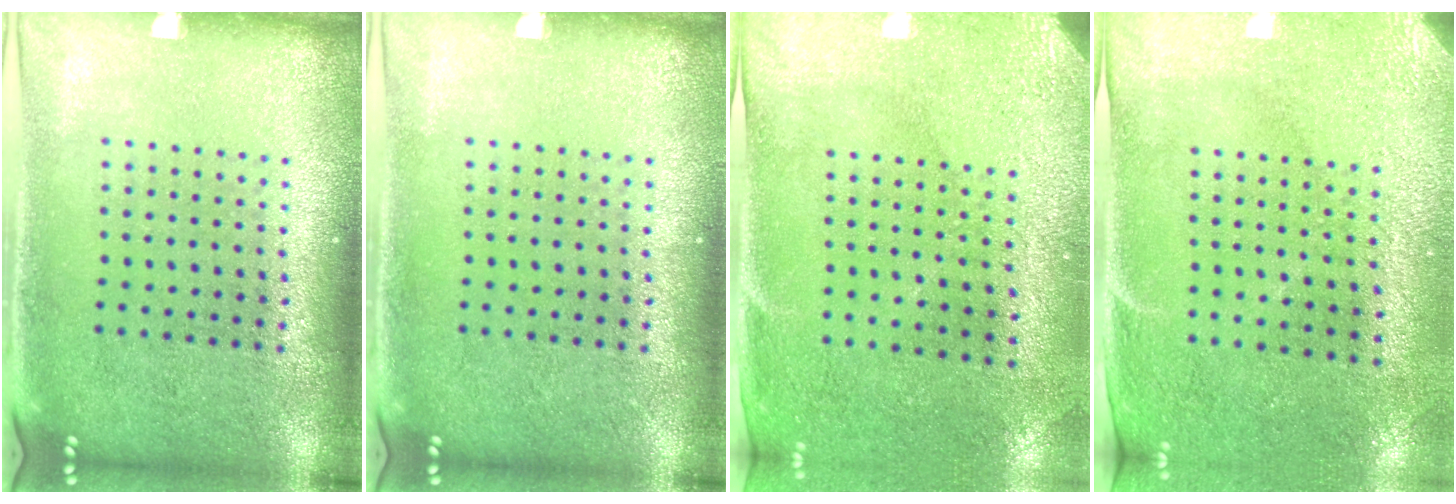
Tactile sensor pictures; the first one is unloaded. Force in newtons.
{"total": 0.0}
{"total": 3.0, "press": 2.4, "slide": 1.8}
{"total": 2.9, "press": 2.4, "slide": 1.6}